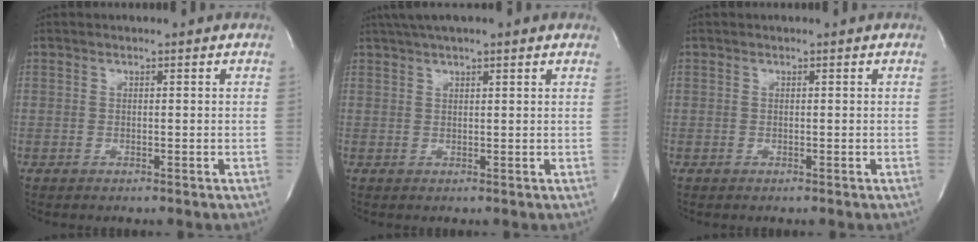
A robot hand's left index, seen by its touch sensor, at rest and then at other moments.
{"total": 7.9, "force": [6.1, 1.0, 4.9], "torque": [-0.083, 0.038, 0.087]}
{"total": 0.0}